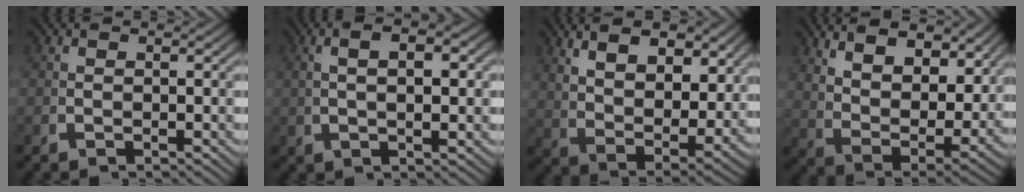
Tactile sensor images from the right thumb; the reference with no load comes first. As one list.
[{"total": 4.5, "force": [1.3, 1.2, 4.2], "torque": [-0.062, 0.015, 0.023]}, {"total": 10.3, "force": [3.0, 6.0, 7.8], "torque": [-0.145, -0.033, 0.071]}, {"total": 11.6, "force": [3.9, 6.8, 8.4], "torque": [-0.161, -0.030, 0.081]}]